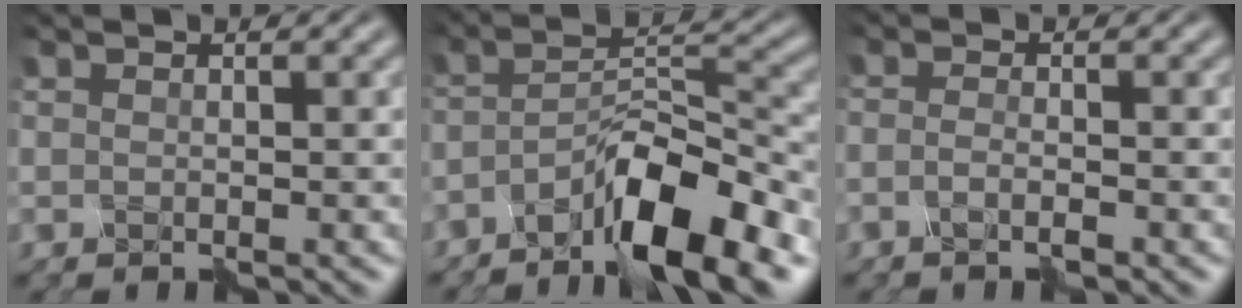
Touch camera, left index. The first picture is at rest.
{"total": 8.5, "force": [-5.7, 1.7, 6.0], "torque": [-0.101, 0.011, -0.103]}
{"total": 1.6, "force": [-1.4, 0.0, 0.7], "torque": [-0.021, -0.003, -0.030]}